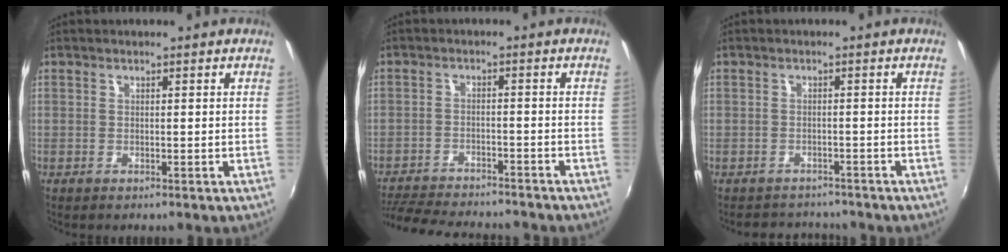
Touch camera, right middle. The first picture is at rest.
{"total": 14.7, "force": [-13.2, 3.1, 5.7], "torque": [-0.128, -0.018, -0.199]}
{"total": 4.9, "force": [-4.4, 2.2, 0.3], "torque": [-0.014, 0.011, -0.066]}